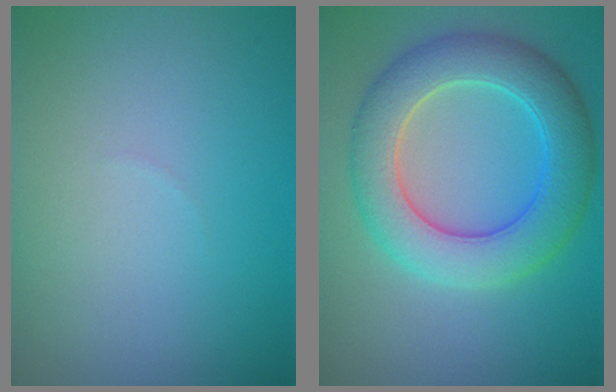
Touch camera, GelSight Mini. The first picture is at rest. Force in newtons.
{"total": 7.1, "press": 7.1, "slide": 0.6}